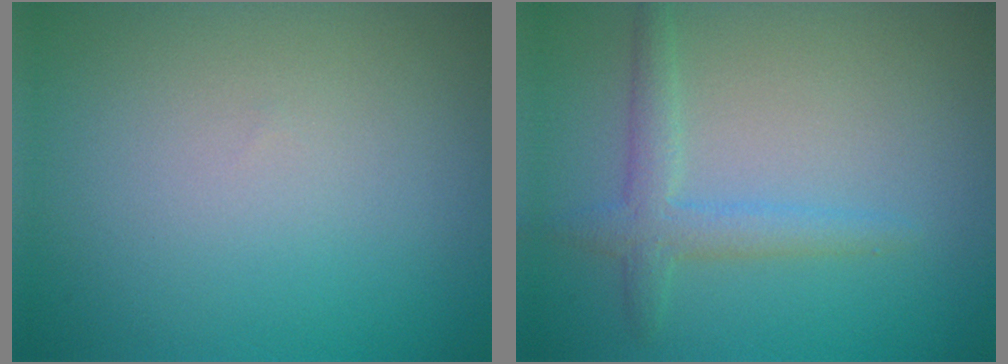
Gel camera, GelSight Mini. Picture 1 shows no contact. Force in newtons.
{"total": 2.4, "press": 2.4, "slide": 0.1}